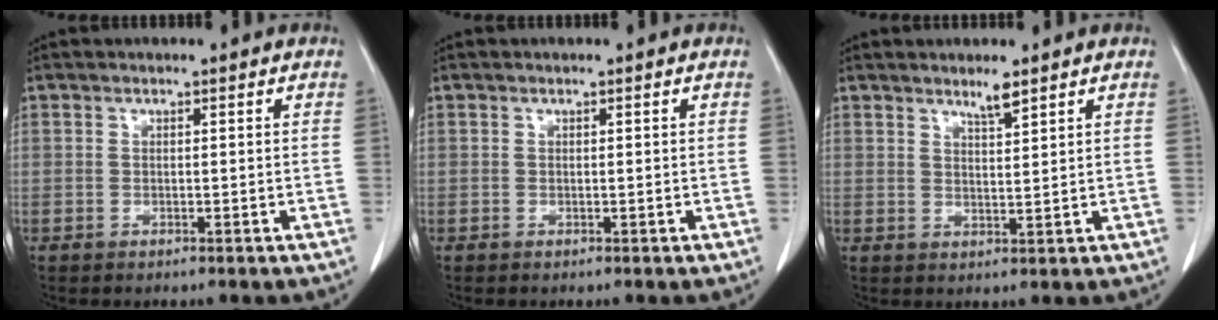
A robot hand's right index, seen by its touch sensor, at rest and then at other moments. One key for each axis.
{"total": 0.0}
{"total": 2.4, "fx": 2.0, "fy": 0.0, "fz": 1.4, "tx": -0.030, "ty": -0.004, "tz": 0.036}